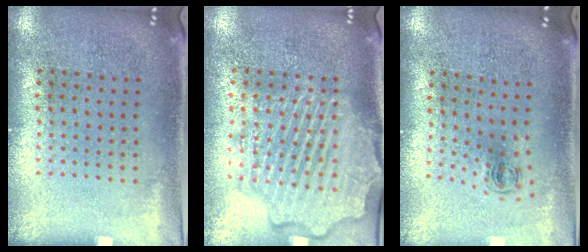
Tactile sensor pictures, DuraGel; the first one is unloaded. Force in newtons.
{"total": 4.4, "press": 4.4, "slide": 0.5}
{"total": 0.5, "press": 0.4, "slide": 0.4}